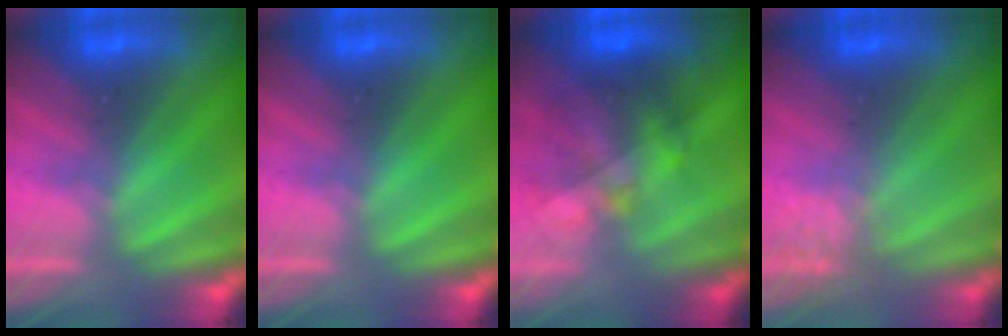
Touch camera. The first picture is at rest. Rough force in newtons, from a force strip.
{"total": 0.0}
{"total": 8.8}
{"total": 1.8}